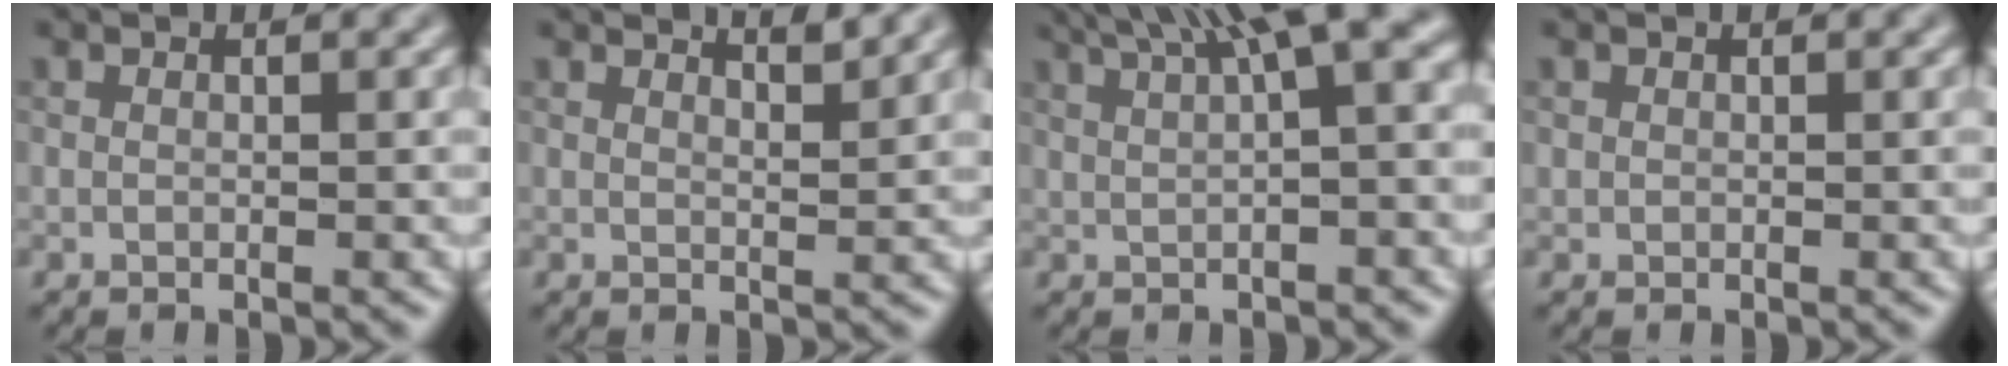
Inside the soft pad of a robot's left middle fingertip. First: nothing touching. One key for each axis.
{"total": 2.6, "fx": 2.3, "fy": 0.4, "fz": 0.9, "tx": 0.011, "ty": 0.015, "tz": 0.021}
{"total": 7.9, "fx": 4.0, "fy": 1.9, "fz": 6.5, "tx": -0.085, "ty": 0.034, "tz": 0.063}
{"total": 0.0}